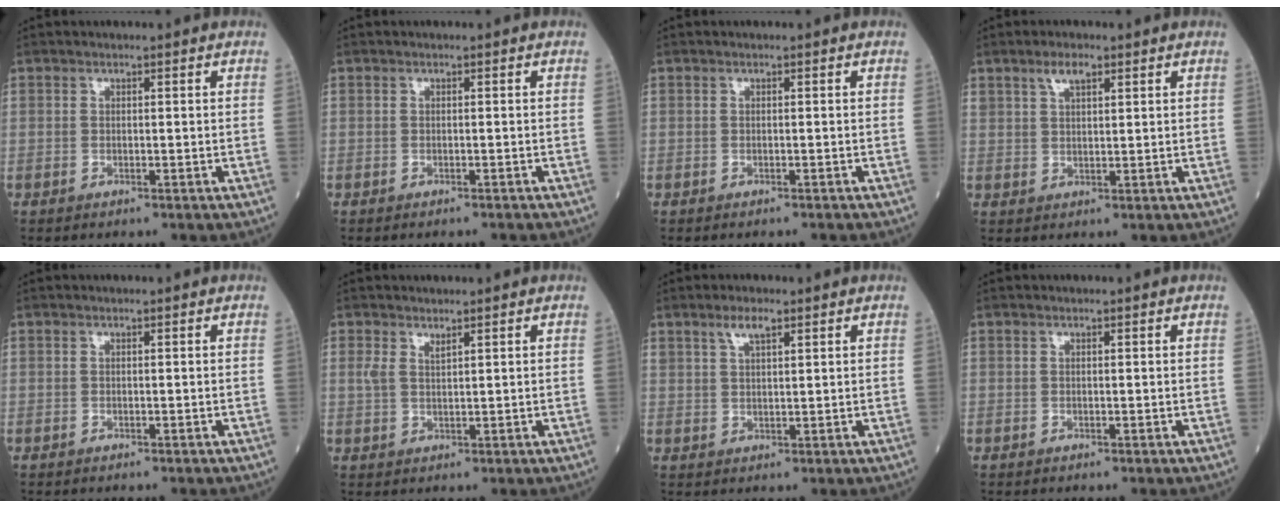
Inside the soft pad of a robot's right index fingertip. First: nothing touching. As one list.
[{"total": 1.3, "force": [-1.2, -0.1, 0.3], "torque": [-0.004, 0.000, -0.015]}, {"total": 0.8, "force": [-0.8, -0.1, 0.2], "torque": [-0.003, 0.000, -0.012]}, {"total": 3.3, "force": [2.1, 1.2, 2.2], "torque": [-0.045, 0.008, 0.041]}, {"total": 0.0}, {"total": 2.0, "force": [1.3, 0.6, 1.4], "torque": [-0.036, 0.005, 0.032]}, {"total": 3.2, "force": [2.1, 0.9, 2.3], "torque": [-0.047, 0.006, 0.042]}, {"total": 0.0}]